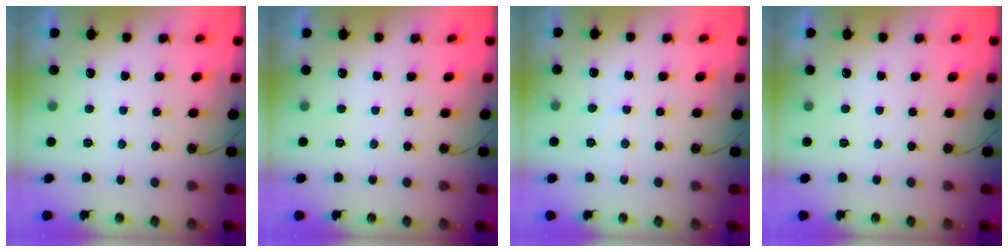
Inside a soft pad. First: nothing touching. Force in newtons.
{"total": 0.0}
{"total": 5.8, "press": 5.7, "slide": 1.0}
{"total": 0.0}